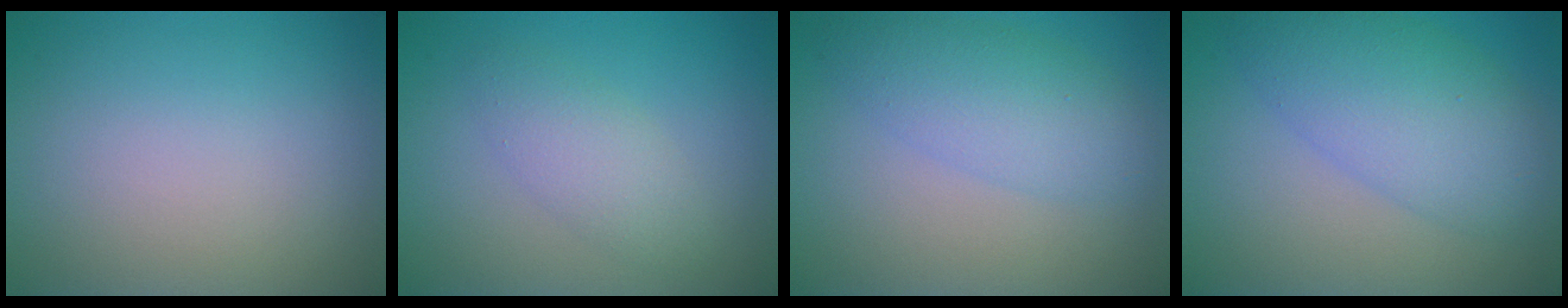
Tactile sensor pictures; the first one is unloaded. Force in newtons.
{"total": 2.7, "press": 2.7, "slide": 0.2}
{"total": 4.3, "press": 4.3, "slide": 0.0}
{"total": 4.7, "press": 4.7, "slide": 0.1}